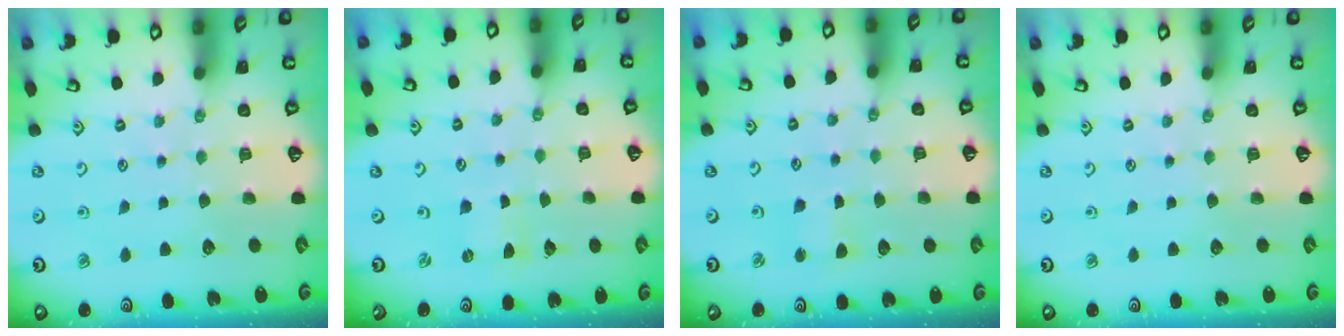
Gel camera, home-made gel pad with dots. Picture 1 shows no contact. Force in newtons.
{"total": 0.0}
{"total": 2.5, "press": 2.5, "slide": 0.3}
{"total": 0.0}